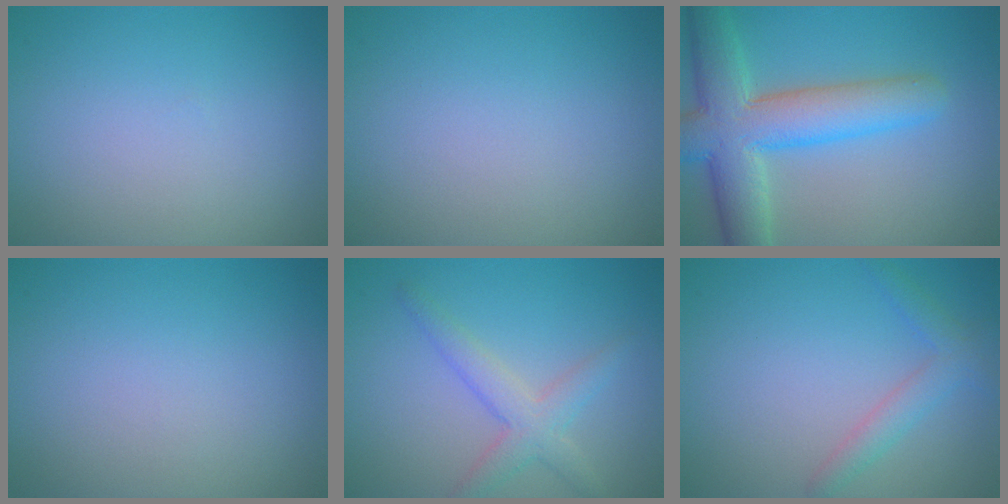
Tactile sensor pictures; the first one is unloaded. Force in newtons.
{"total": 0.0}
{"total": 8.3, "press": 8.3, "slide": 0.4}
{"total": 0.0}
{"total": 3.0, "press": 3.0, "slide": 0.1}
{"total": 2.2, "press": 2.2, "slide": 0.0}